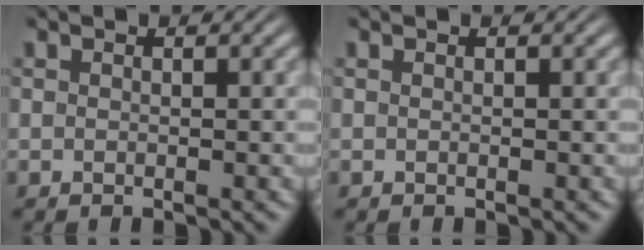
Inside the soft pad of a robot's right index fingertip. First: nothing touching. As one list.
[{"total": 0.0}]